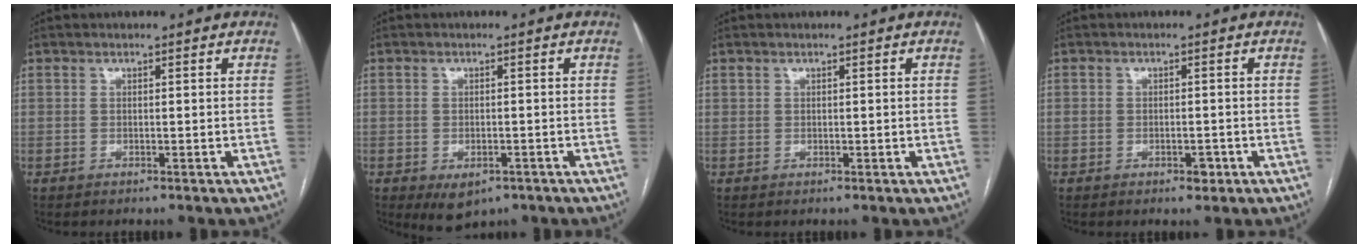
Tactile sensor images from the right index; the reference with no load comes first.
{"total": 4.4, "force": [-2.3, 2.6, 2.6], "torque": [-0.040, -0.003, -0.021]}
{"total": 0.5, "force": [0.2, 0.4, 0.3], "torque": [-0.004, 0.001, 0.006]}
{"total": 2.5, "force": [-0.8, 1.7, 1.6], "torque": [-0.023, 0.010, -0.003]}